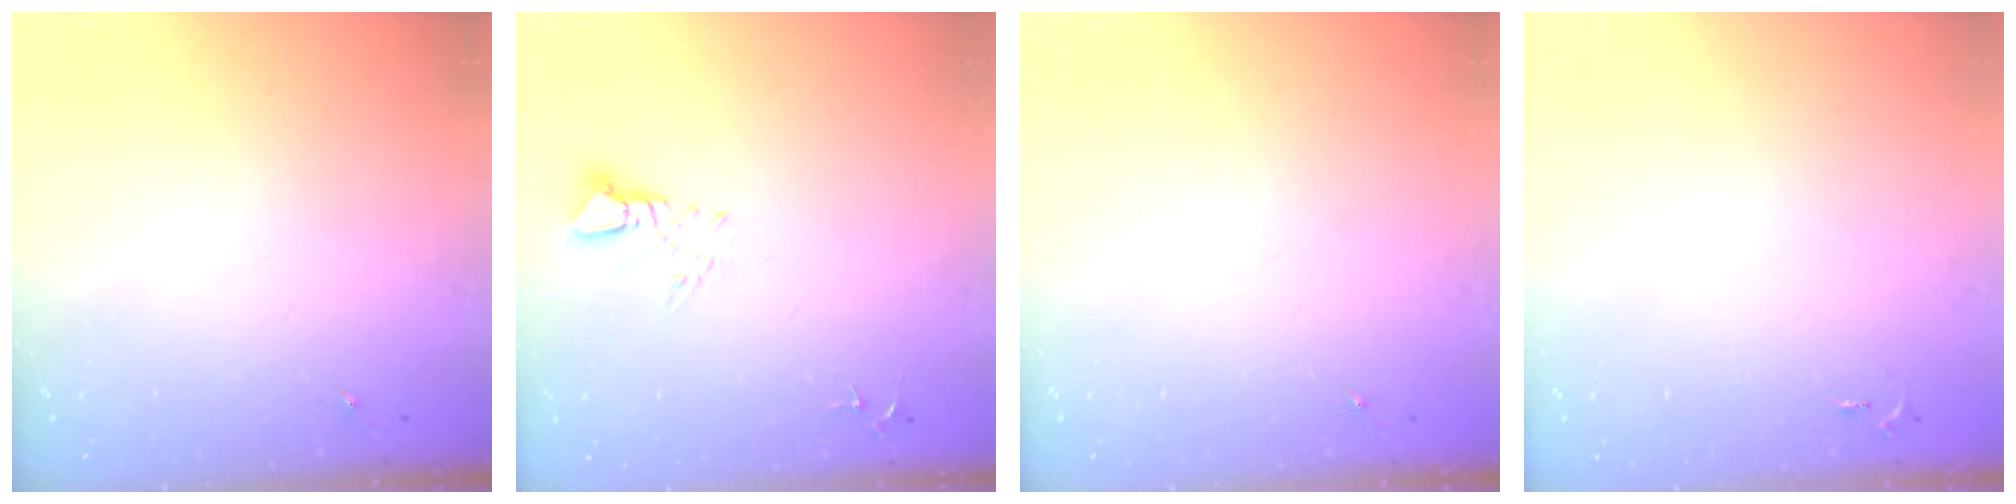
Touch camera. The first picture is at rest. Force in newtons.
{"total": 5.0, "press": 5.0, "slide": 0.2}
{"total": 0.0}
{"total": 2.6, "press": 2.6, "slide": 0.4}